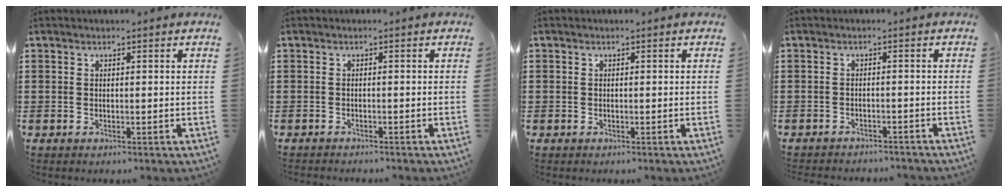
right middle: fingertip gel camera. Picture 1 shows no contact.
{"total": 0.8, "force": [-0.8, 0.0, 0.0], "torque": [-0.002, 0.002, -0.018]}
{"total": 0.7, "force": [-0.2, 0.6, 0.0], "torque": [0.000, 0.006, -0.006]}
{"total": 1.8, "force": [-1.8, 0.2, -0.1], "torque": [-0.004, 0.001, -0.039]}